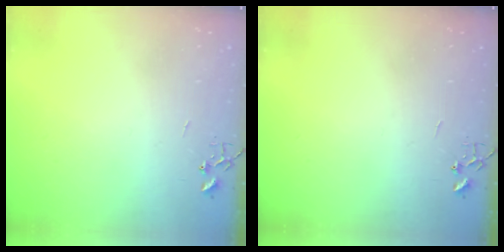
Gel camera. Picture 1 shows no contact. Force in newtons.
{"total": 0.0}